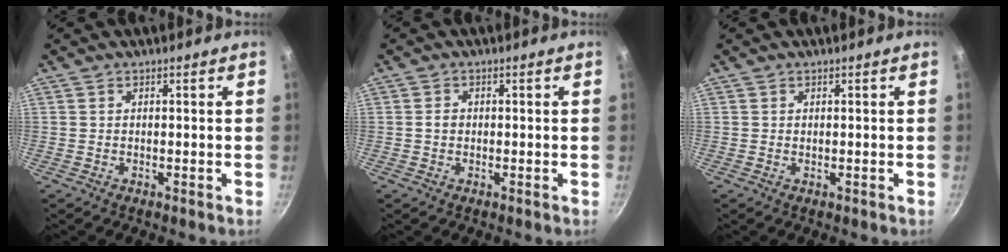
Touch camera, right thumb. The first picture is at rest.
{"total": 1.5, "force": [-0.1, 1.2, 0.8], "torque": [-0.011, 0.004, -0.003]}
{"total": 0.0}